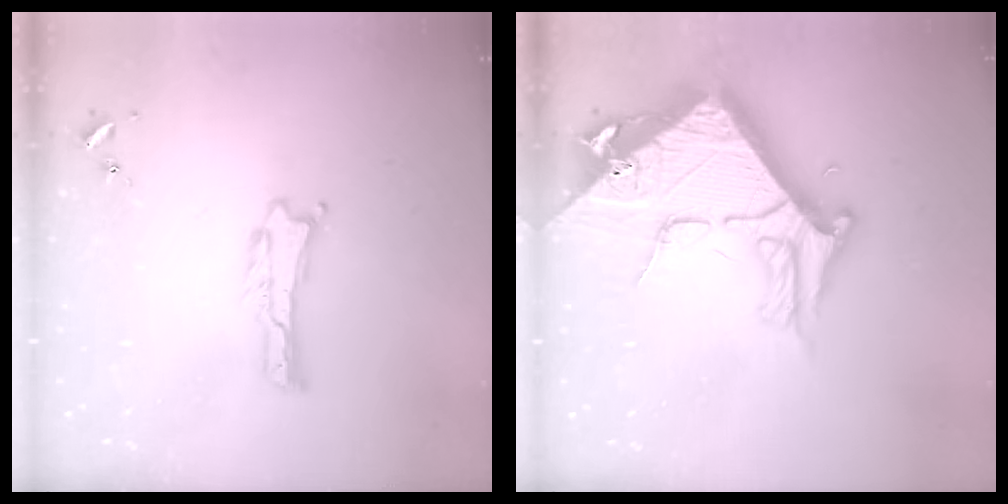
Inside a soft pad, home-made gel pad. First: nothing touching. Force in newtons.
{"total": 13.0, "press": 12.9, "slide": 1.4}